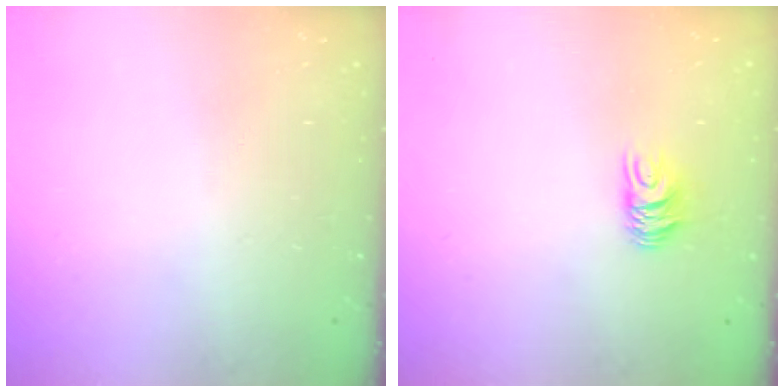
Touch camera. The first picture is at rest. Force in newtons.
{"total": 6.4, "press": 6.4, "slide": 0.5}